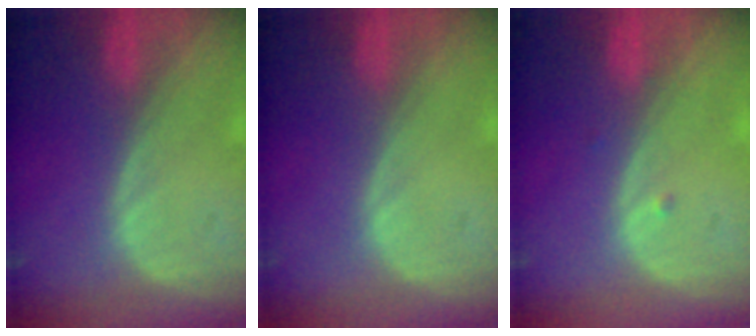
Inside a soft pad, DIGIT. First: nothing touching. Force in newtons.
{"total": 0.0}
{"total": 0.6, "press": 0.5, "slide": 0.3}